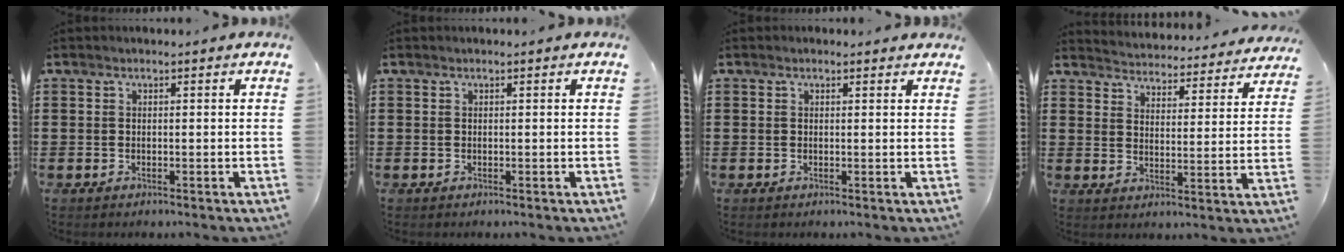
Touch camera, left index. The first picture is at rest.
{"total": 0.0}
{"total": 0.7, "force": [0.6, 0.2, 0.4], "torque": [-0.009, 0.000, 0.012]}
{"total": 3.8, "force": [3.8, -0.3, -0.3], "torque": [-0.019, -0.038, 0.061]}